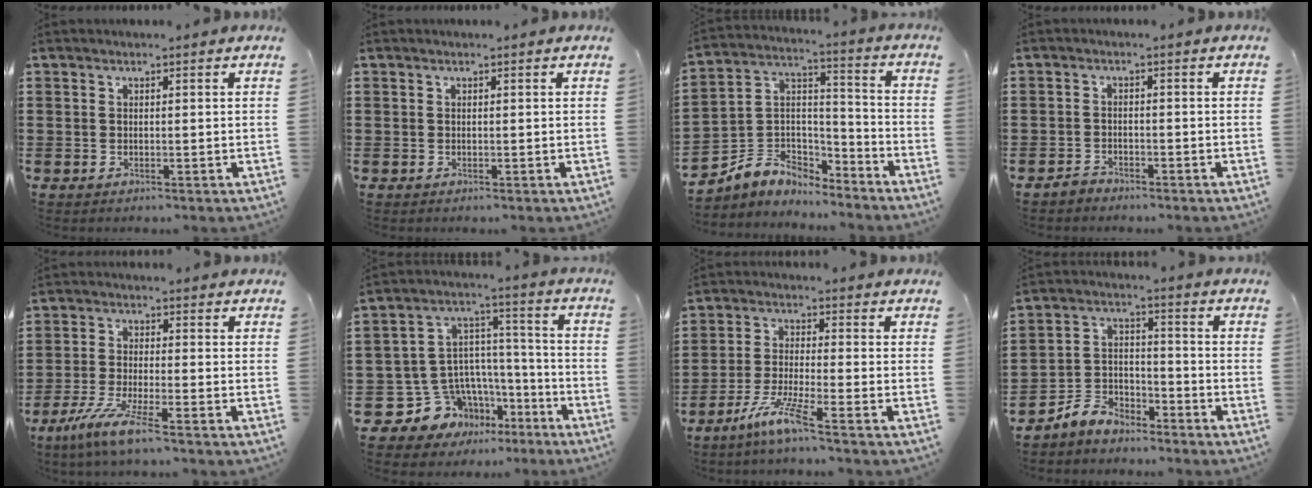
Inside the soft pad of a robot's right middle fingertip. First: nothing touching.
{"total": 0.0}
{"total": 5.1, "force": [-4.0, 3.1, 0.0], "torque": [-0.029, -0.002, -0.088]}
{"total": 1.8, "force": [-1.6, 0.8, 0.0], "torque": [-0.007, 0.001, -0.035]}
{"total": 5.9, "force": [-4.3, -0.1, 4.0], "torque": [-0.098, -0.025, -0.086]}
{"total": 9.5, "force": [-5.5, 7.6, 1.5], "torque": [-0.063, 0.001, -0.094]}
{"total": 6.6, "force": [-4.7, 0.3, 4.7], "torque": [-0.101, -0.014, -0.089]}
{"total": 5.3, "force": [-4.9, 1.9, 0.3], "torque": [-0.024, 0.000, -0.105]}